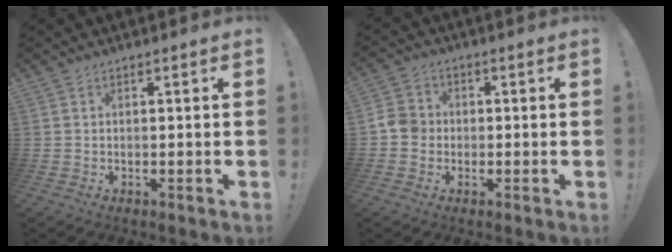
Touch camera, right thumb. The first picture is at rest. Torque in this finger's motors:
{"motor_torque": [-0.02, 0.06, -0.05, 0.08, 0.00]}